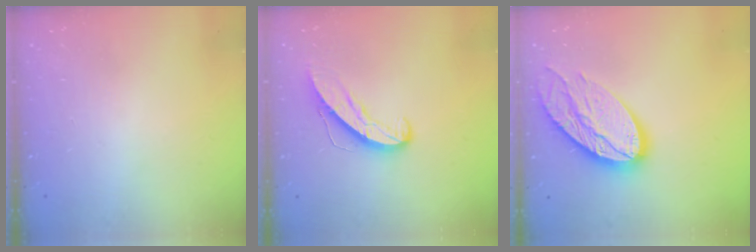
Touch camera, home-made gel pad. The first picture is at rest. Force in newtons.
{"total": 8.7, "press": 8.6, "slide": 0.8}
{"total": 16.7, "press": 16.6, "slide": 1.4}